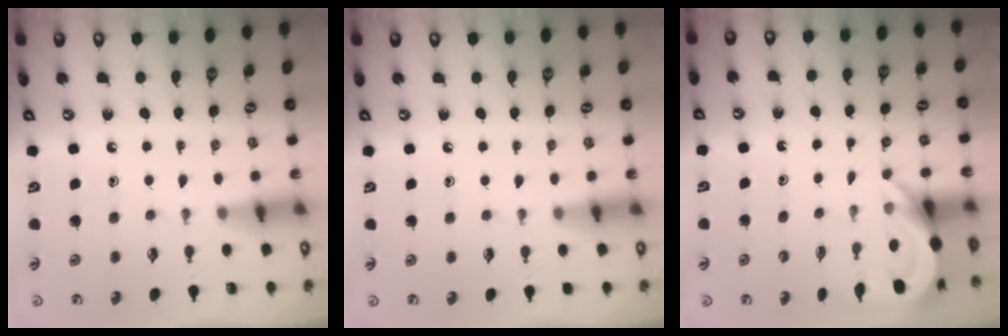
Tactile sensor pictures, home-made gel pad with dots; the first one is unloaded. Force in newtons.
{"total": 2.8, "press": 2.8, "slide": 0.4}
{"total": 4.1, "press": 4.1, "slide": 0.3}